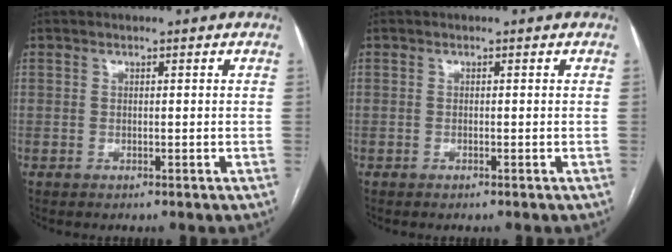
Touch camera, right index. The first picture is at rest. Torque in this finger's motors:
{"motor_torque": [0.03, -0.02, 0.01, 0.01]}